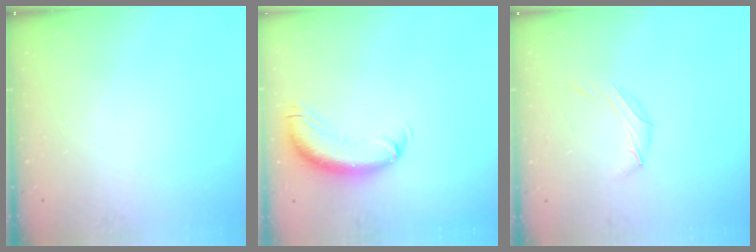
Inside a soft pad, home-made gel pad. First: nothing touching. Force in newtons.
{"total": 11.2, "press": 10.8, "slide": 2.9}
{"total": 6.8, "press": 6.8, "slide": 0.5}